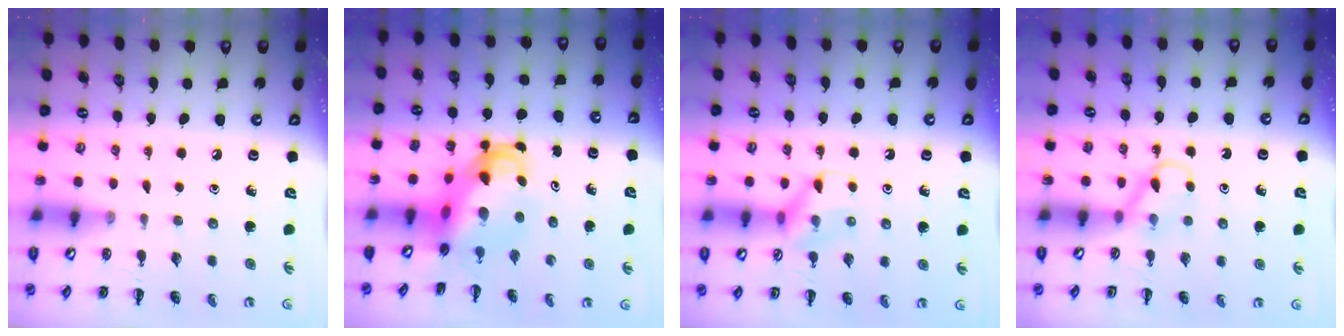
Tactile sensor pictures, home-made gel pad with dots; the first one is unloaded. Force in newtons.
{"total": 5.8, "press": 5.6, "slide": 1.6}
{"total": 10.5, "press": 10.4, "slide": 1.3}
{"total": 5.0, "press": 4.8, "slide": 1.2}